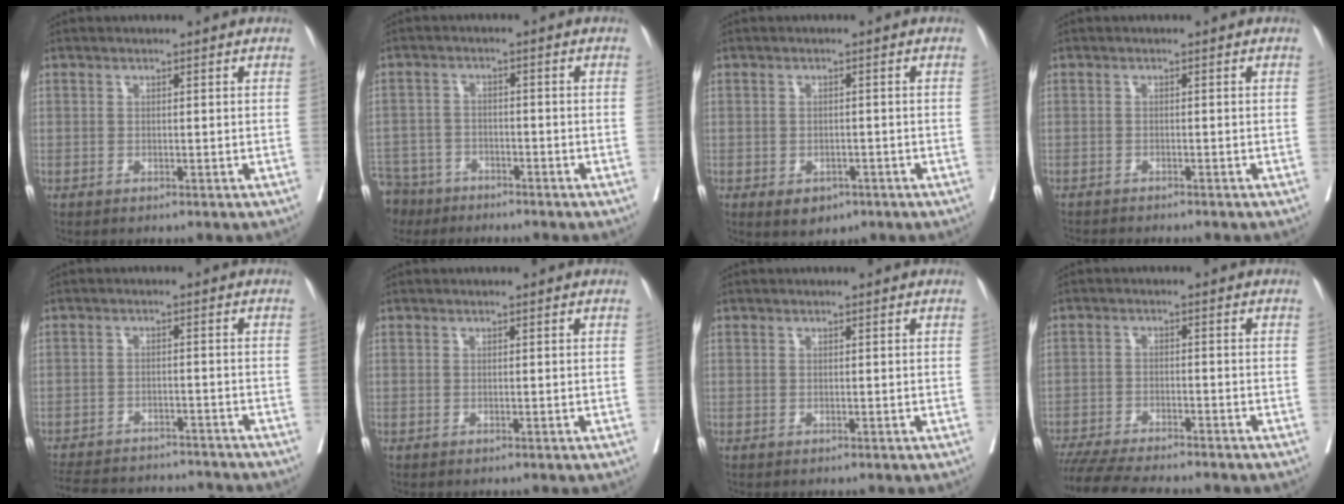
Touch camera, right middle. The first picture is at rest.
{"total": 10.1, "force": [-8.0, 5.9, 2.0], "torque": [-0.067, -0.006, -0.136]}
{"total": 3.6, "force": [-2.0, 2.4, 1.7], "torque": [-0.017, 0.000, -0.017]}
{"total": 5.2, "force": [-4.8, 0.6, 2.0], "torque": [-0.025, -0.008, -0.066]}
{"total": 17.0, "force": [-15.8, 3.9, 5.0], "torque": [-0.125, -0.006, -0.214]}
{"total": 0.0}
{"total": 0.0}
{"total": 12.2, "force": [-10.8, 1.2, 5.5], "torque": [-0.076, -0.018, -0.163]}